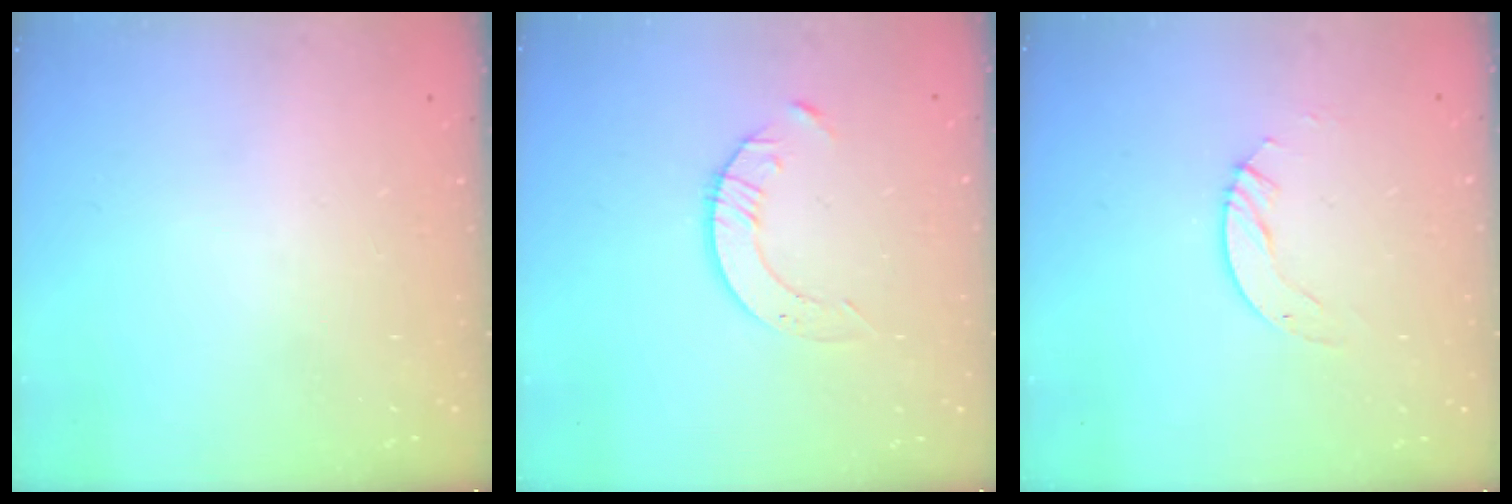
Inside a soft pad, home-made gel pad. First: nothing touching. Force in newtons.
{"total": 3.5, "press": 3.4, "slide": 0.4}
{"total": 3.0, "press": 3.0, "slide": 0.2}